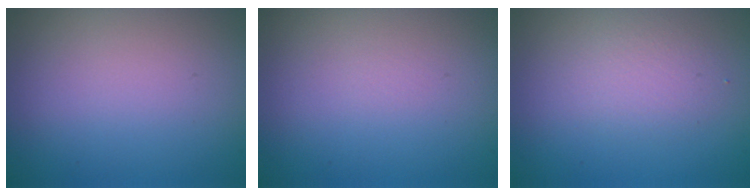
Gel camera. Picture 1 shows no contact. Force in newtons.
{"total": 0.0}
{"total": 2.0, "press": 1.9, "slide": 0.2}